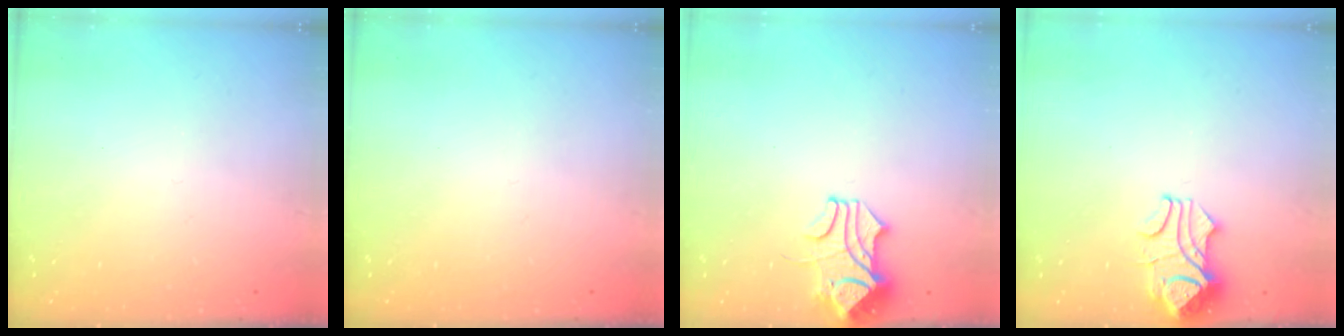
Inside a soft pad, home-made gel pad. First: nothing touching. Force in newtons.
{"total": 0.0}
{"total": 1.9, "press": 1.8, "slide": 0.7}
{"total": 3.5, "press": 3.3, "slide": 0.9}